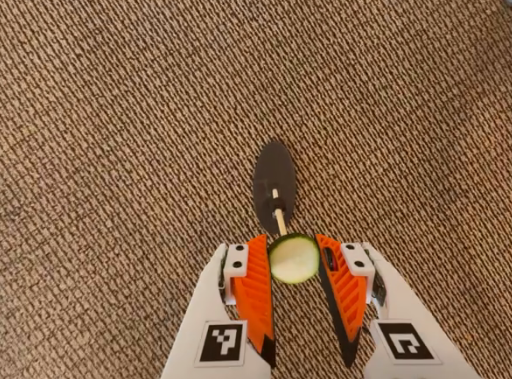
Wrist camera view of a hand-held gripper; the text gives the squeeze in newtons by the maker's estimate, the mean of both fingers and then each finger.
{"total": 6.8, "left": 6.2, "right": 7.3}